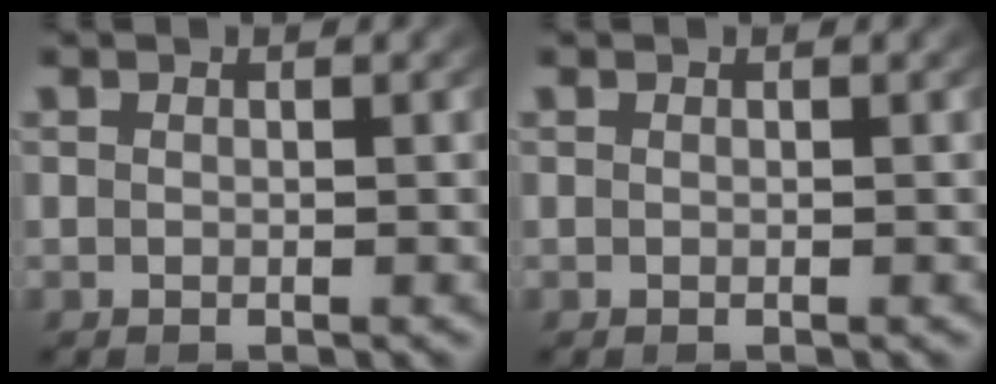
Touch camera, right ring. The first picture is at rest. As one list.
[{"total": 0.0}]